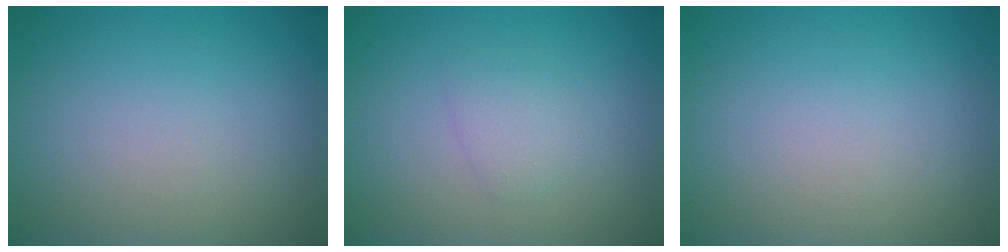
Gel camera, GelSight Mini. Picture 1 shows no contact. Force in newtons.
{"total": 1.5, "press": 1.5, "slide": 0.1}
{"total": 0.0}